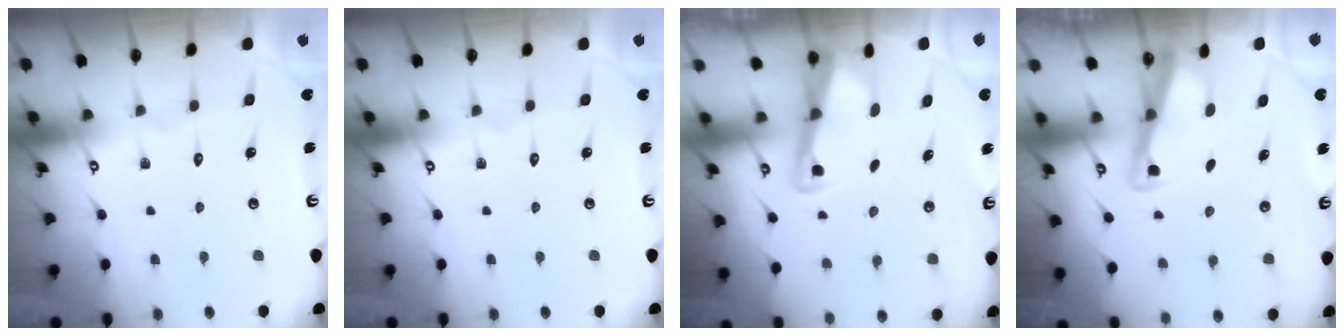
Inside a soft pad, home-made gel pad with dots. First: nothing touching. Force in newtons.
{"total": 0.0}
{"total": 3.0, "press": 2.9, "slide": 0.4}
{"total": 2.7, "press": 2.6, "slide": 0.3}